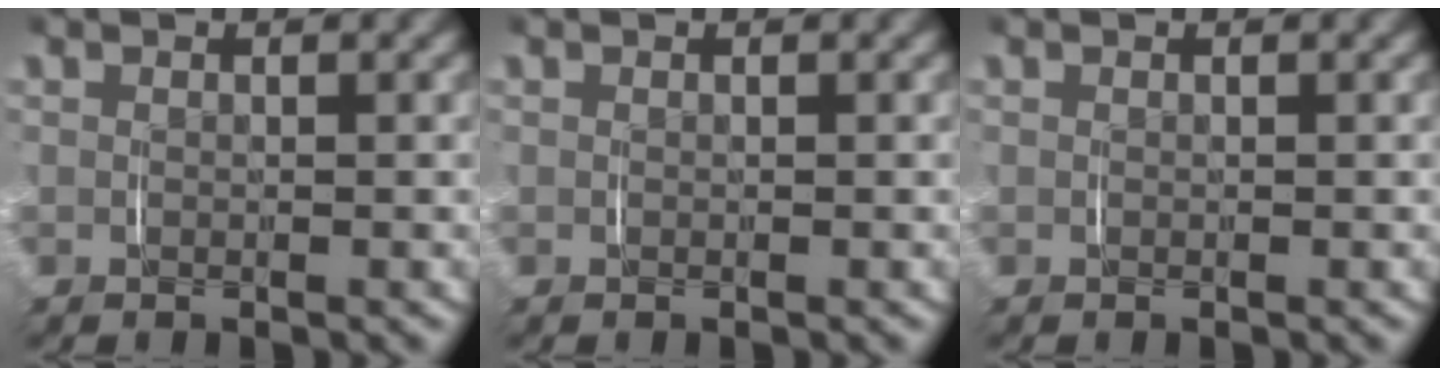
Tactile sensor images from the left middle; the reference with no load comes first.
{"total": 0.0}
{"total": 0.0}